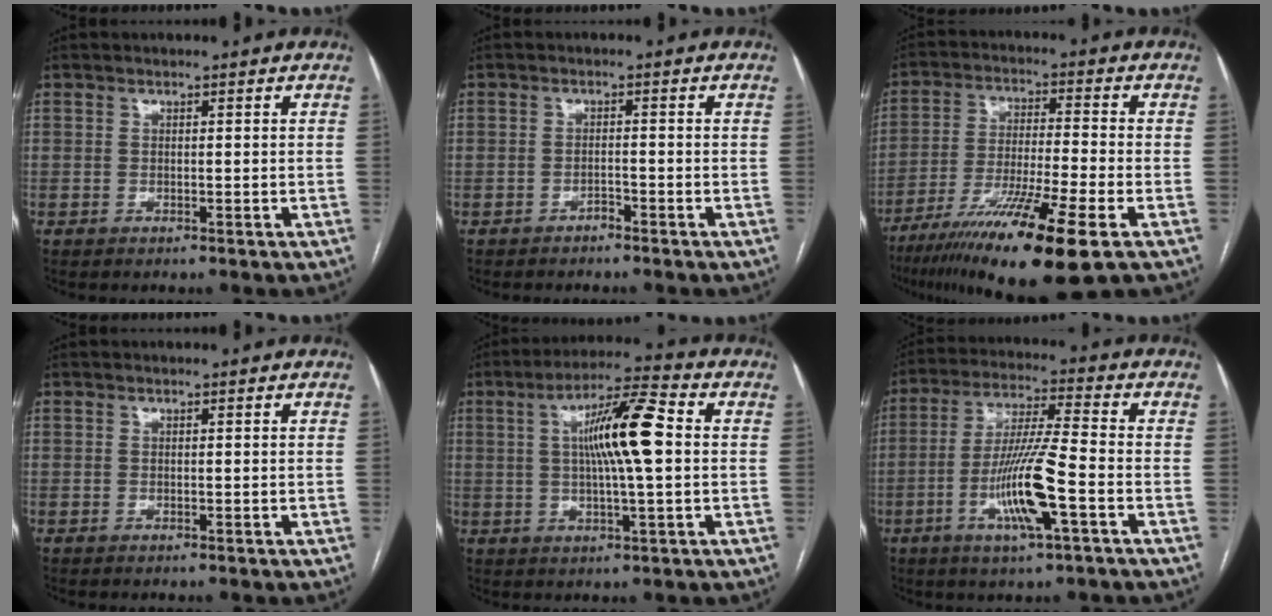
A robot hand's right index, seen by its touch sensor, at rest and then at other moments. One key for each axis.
{"total": 1.1, "fx": -1.0, "fy": 0.3, "fz": 0.4, "tx": -0.006, "ty": 0.002, "tz": -0.017}
{"total": 17.2, "fx": -10.3, "fy": 0.2, "fz": 13.8, "tx": -0.232, "ty": -0.043, "tz": -0.177}
{"total": 0.0}
{"total": 11.5, "fx": 1.4, "fy": 1.1, "fz": 11.3, "tx": -0.197, "ty": 0.018, "tz": 0.021}
{"total": 12.0, "fx": -4.0, "fy": 0.4, "fz": 11.3, "tx": -0.221, "ty": -0.009, "tz": -0.077}